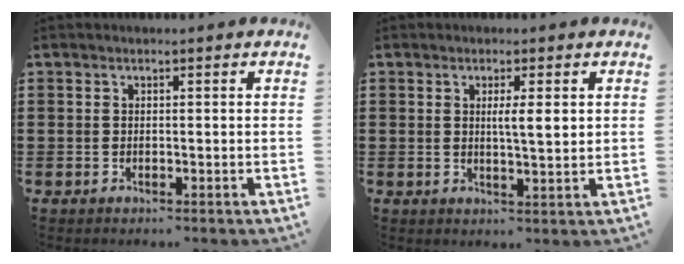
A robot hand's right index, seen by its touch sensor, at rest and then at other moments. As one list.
[{"total": 3.5, "force": [0.8, 0.6, 3.4], "torque": [-0.059, 0.002, 0.008]}]